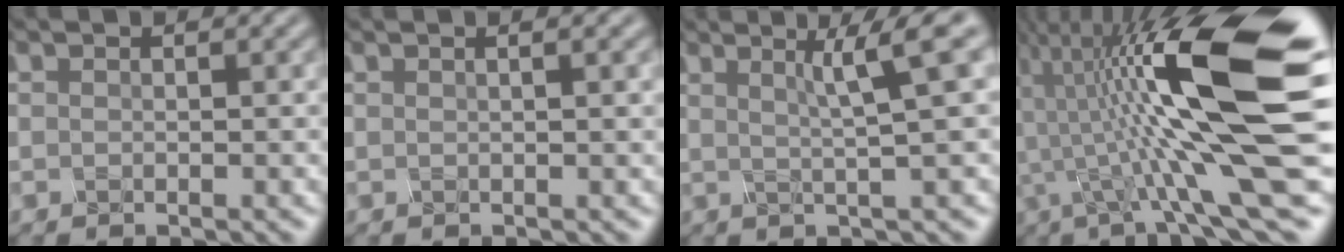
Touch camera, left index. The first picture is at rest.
{"total": 4.0, "force": [1.8, 1.8, 3.1], "torque": [-0.022, 0.033, 0.011]}
{"total": 4.5, "force": [1.6, -0.3, 4.2], "torque": [-0.065, 0.014, 0.044]}
{"total": 13.6, "force": [-1.0, 1.7, 13.4], "torque": [-0.228, 0.021, -0.005]}